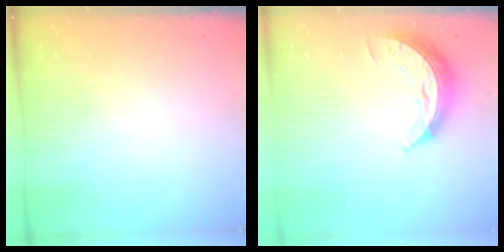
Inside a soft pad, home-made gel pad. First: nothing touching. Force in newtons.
{"total": 8.7, "press": 8.7, "slide": 0.6}